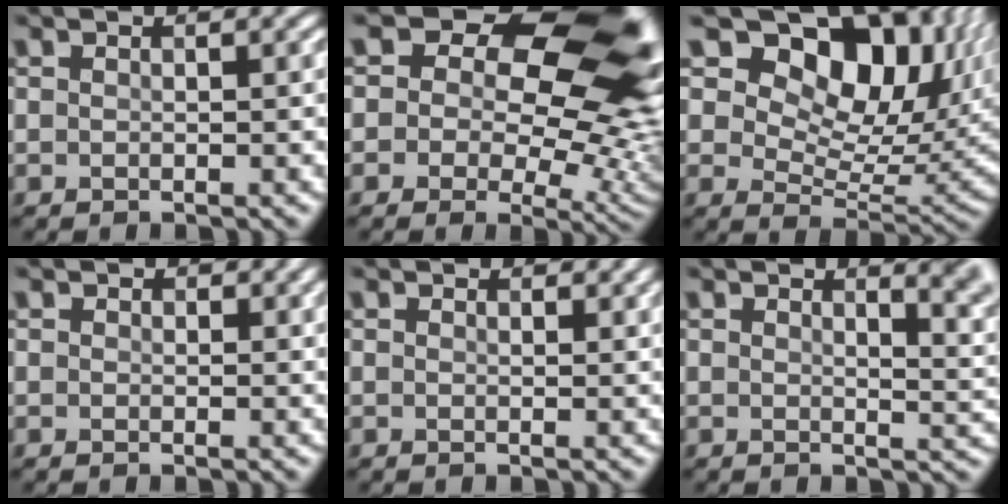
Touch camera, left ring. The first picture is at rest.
{"total": 16.3, "force": [6.0, 9.6, 11.7], "torque": [-0.129, 0.027, 0.094]}
{"total": 13.3, "force": [6.9, 7.6, 8.4], "torque": [-0.124, 0.004, 0.107]}
{"total": 0.9, "force": [0.6, 0.1, -0.7], "torque": [0.012, -0.001, 0.004]}
{"total": 1.2, "force": [1.1, -0.4, -0.4], "torque": [0.004, -0.001, 0.010]}
{"total": 4.0, "force": [2.6, 1.3, 2.8], "torque": [-0.005, 0.011, 0.023]}